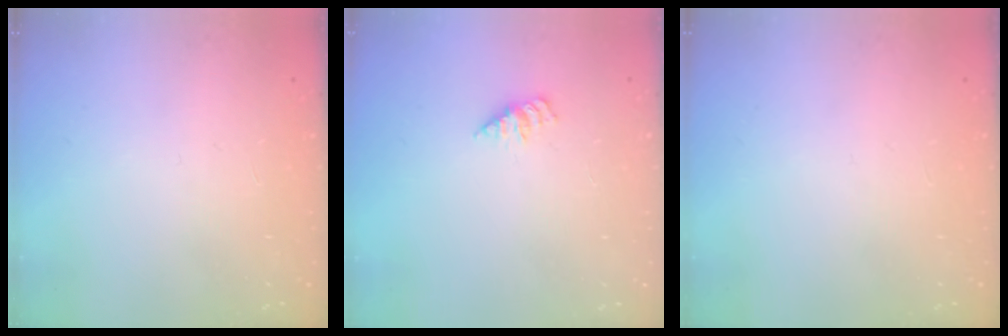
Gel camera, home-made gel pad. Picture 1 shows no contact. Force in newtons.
{"total": 1.4, "press": 1.3, "slide": 0.2}
{"total": 0.0}